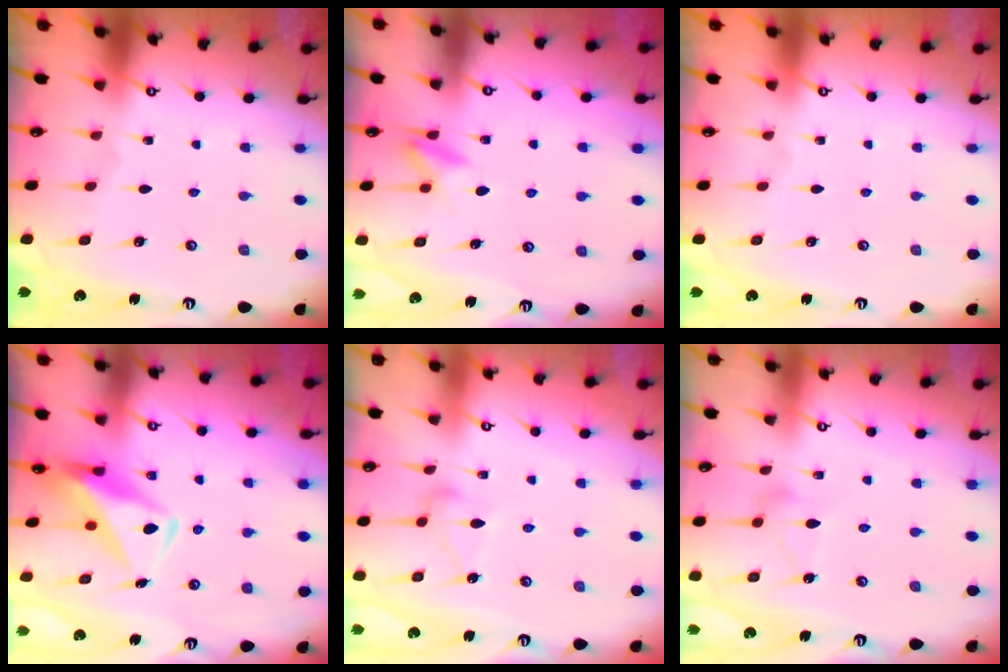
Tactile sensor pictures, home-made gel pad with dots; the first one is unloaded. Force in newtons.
{"total": 8.5, "press": 8.3, "slide": 1.9}
{"total": 0.0}
{"total": 10.4, "press": 10.4, "slide": 1.1}
{"total": 7.8, "press": 7.8, "slide": 0.3}
{"total": 7.5, "press": 7.5, "slide": 0.4}